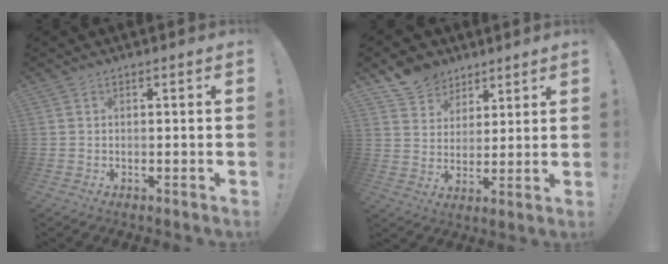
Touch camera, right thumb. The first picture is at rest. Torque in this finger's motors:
{"motor_torque": [-0.01, 0.01, 0.04, 0.04, 0.00]}